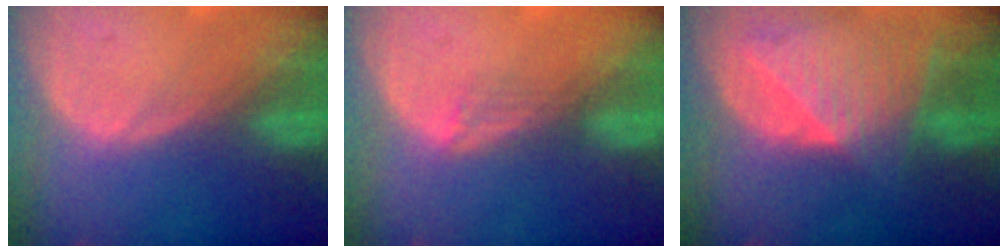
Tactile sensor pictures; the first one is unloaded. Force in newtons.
{"total": 2.0, "press": 1.6, "slide": 1.3}
{"total": 9.2, "press": 8.2, "slide": 4.0}